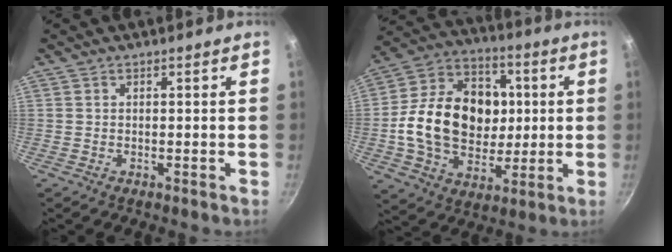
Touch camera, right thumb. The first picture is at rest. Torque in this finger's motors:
{"motor_torque": [1.54, 3.04, 1.34, -0.64, 0.45]}